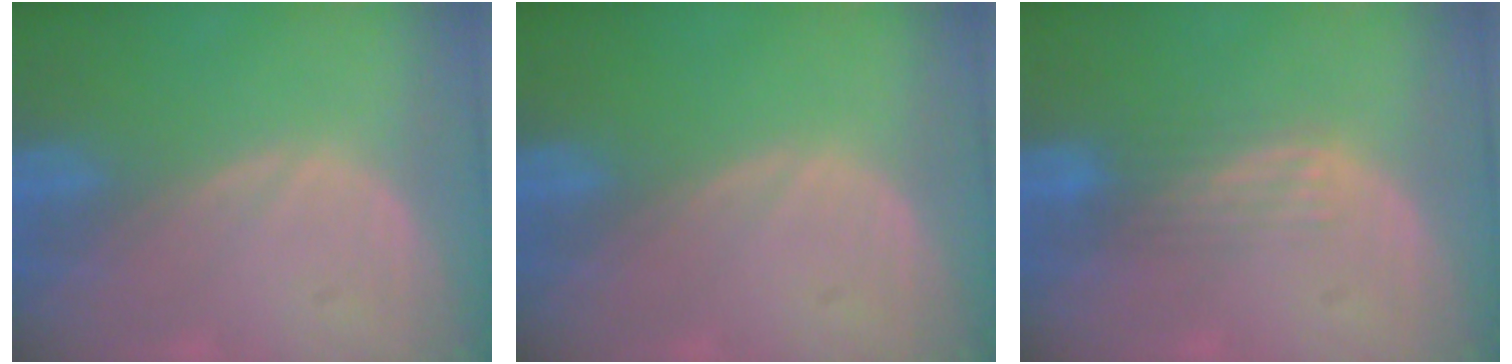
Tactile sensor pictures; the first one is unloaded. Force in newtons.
{"total": 0.0}
{"total": 2.9, "press": 2.7, "slide": 1.1}